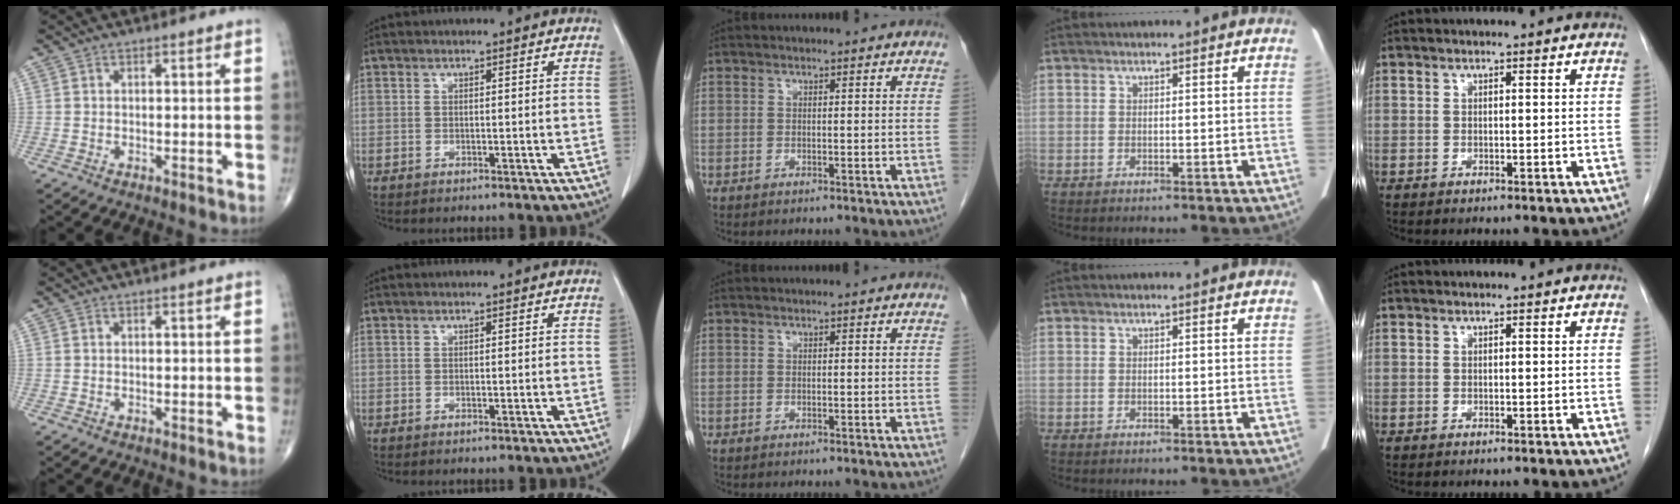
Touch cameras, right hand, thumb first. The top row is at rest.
{}